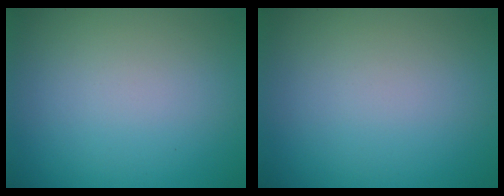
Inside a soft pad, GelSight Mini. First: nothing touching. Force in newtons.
{"total": 0.0}